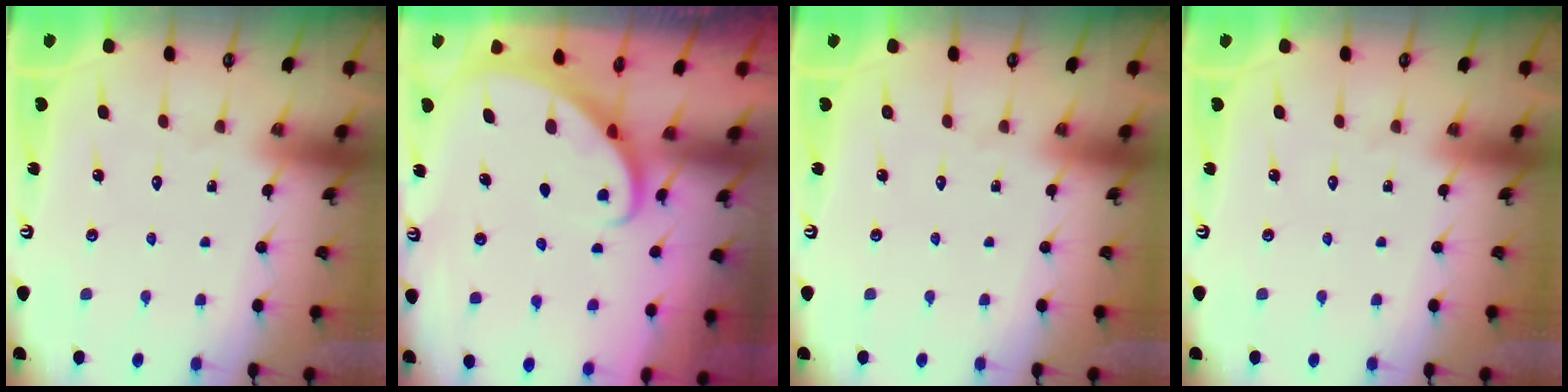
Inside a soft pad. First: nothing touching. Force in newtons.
{"total": 2.4, "press": 2.3, "slide": 0.3}
{"total": 0.0}
{"total": 0.0}